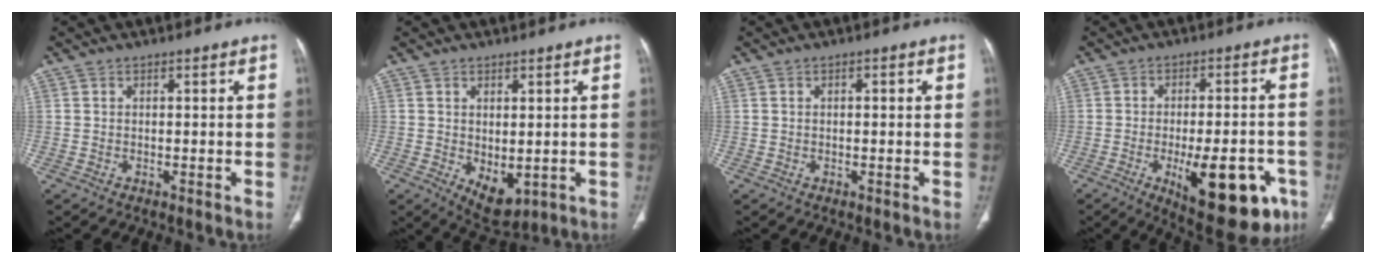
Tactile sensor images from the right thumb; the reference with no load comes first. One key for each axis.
{"total": 6.2, "fx": -0.9, "fy": 3.6, "fz": 5.0, "tx": -0.066, "ty": -0.009, "tz": 0.007}
{"total": 1.2, "fx": 0.3, "fy": 0.4, "fz": 1.1, "tx": -0.020, "ty": 0.006, "tz": 0.005}
{"total": 19.1, "fx": -7.4, "fy": 7.6, "fz": 15.8, "tx": -0.168, "ty": 0.016, "tz": -0.085}